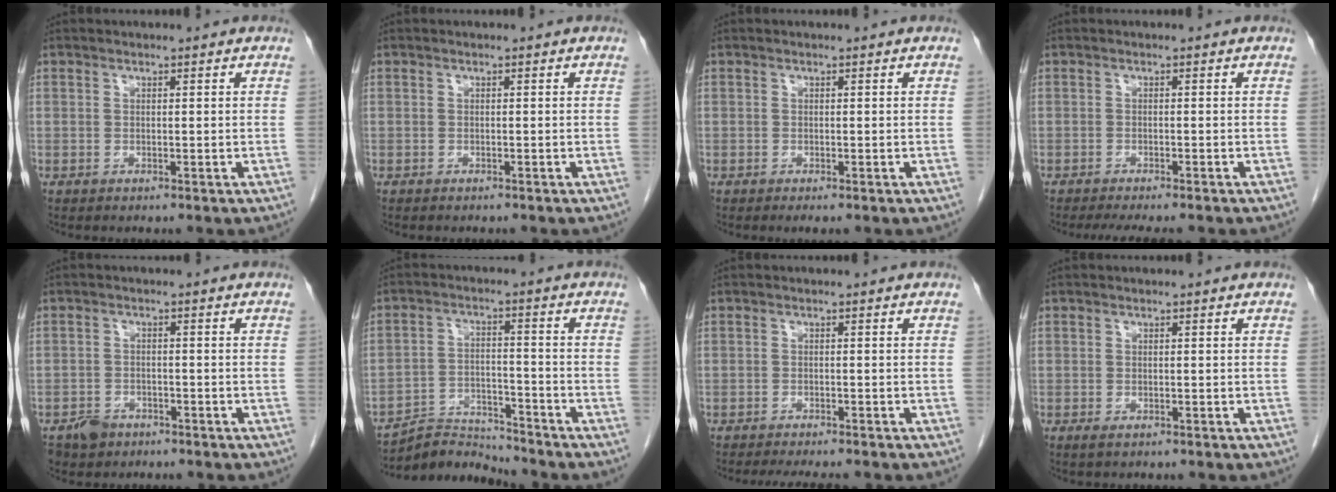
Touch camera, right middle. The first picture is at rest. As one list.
[{"total": 0.6, "force": [-0.5, 0.1, 0.2], "torque": [-0.008, -0.001, -0.008]}, {"total": 1.1, "force": [-0.8, 0.2, 0.7], "torque": [-0.010, -0.004, -0.009]}, {"total": 7.1, "force": [-6.1, 1.1, 3.4], "torque": [-0.043, -0.011, -0.085]}, {"total": 3.3, "force": [-2.2, 2.2, 0.7], "torque": [-0.016, 0.006, -0.032]}, {"total": 7.0, "force": [-6.9, 0.0, -1.2], "torque": [0.018, 0.010, -0.120]}, {"total": 6.3, "force": [-5.5, 0.9, 2.8], "torque": [-0.035, -0.010, -0.077]}, {"total": 1.1, "force": [-0.7, 0.4, 0.7], "torque": [-0.013, -0.002, -0.008]}]